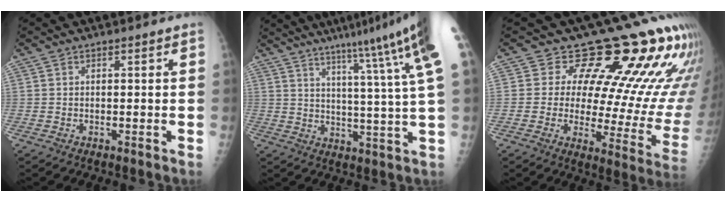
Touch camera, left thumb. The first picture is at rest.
{"total": 19.8, "force": [12.0, 0.2, 15.8], "torque": [-0.213, -0.044, 0.154]}
{"total": 18.3, "force": [13.3, 6.5, 10.7], "torque": [-0.082, -0.091, 0.151]}